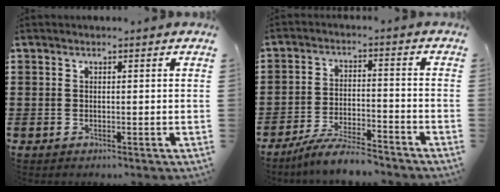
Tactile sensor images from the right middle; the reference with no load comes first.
{"total": 6.2, "force": [-5.7, 0.4, 2.3], "torque": [-0.049, -0.003, -0.110]}